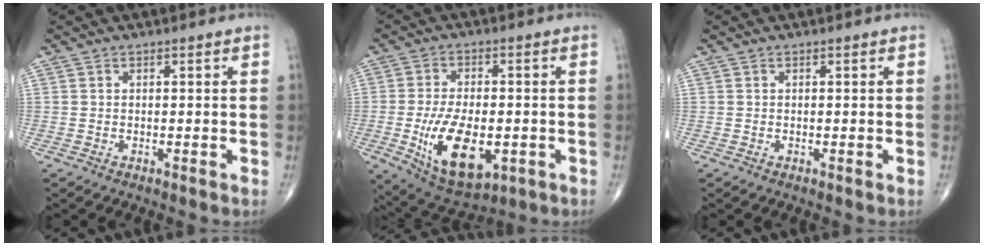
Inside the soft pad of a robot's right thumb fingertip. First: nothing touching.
{"total": 15.0, "force": [-3.7, 7.8, 12.2], "torque": [-0.199, -0.005, -0.045]}
{"total": 0.0}